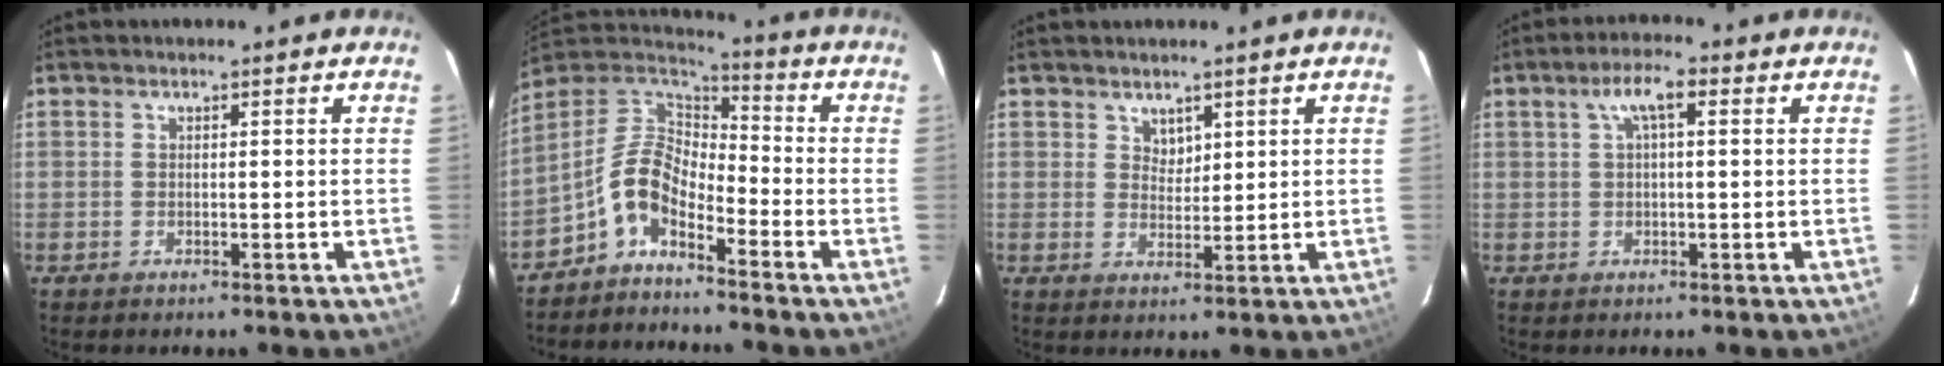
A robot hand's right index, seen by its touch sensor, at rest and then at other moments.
{"total": 9.0, "force": [-5.2, 4.2, 6.0], "torque": [-0.127, 0.026, -0.117]}
{"total": 2.5, "force": [1.8, 1.7, 0.6], "torque": [-0.004, 0.001, 0.034]}
{"total": 4.5, "force": [1.4, 1.2, 4.1], "torque": [-0.078, 0.014, 0.026]}